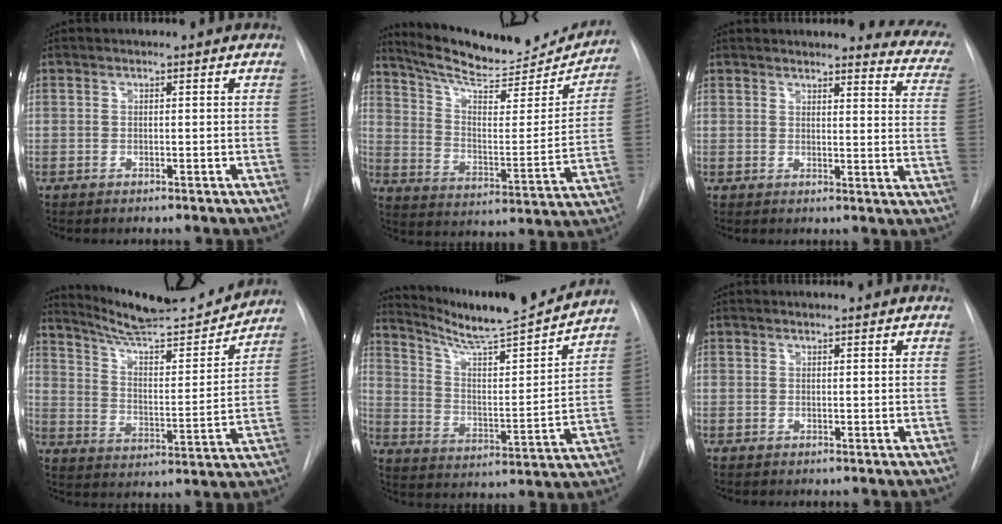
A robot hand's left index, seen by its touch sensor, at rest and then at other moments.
{"total": 22.2, "force": [20.5, 4.1, 7.6], "torque": [-0.117, -0.043, 0.286]}
{"total": 13.9, "force": [13.1, 2.6, 3.9], "torque": [-0.007, -0.067, 0.108]}
{"total": 19.1, "force": [18.0, 1.5, 6.3], "torque": [-0.101, -0.026, 0.265]}
{"total": 19.3, "force": [17.7, -0.4, 7.7], "torque": [-0.127, -0.035, 0.267]}
{"total": 0.8, "force": [0.7, 0.0, 0.1], "torque": [-0.005, 0.007, 0.012]}